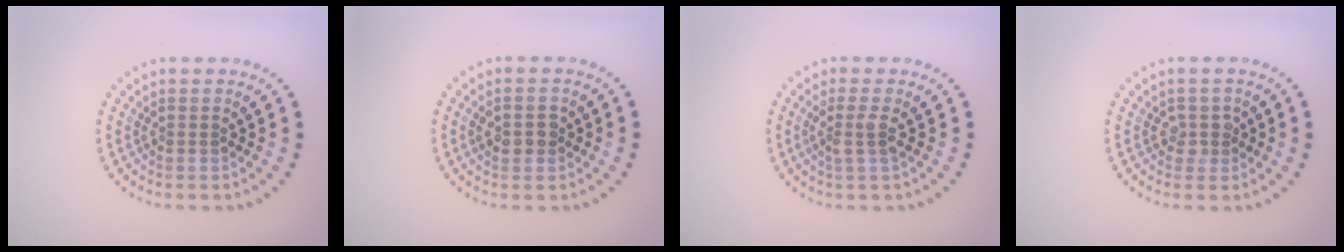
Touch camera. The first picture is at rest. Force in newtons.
{"total": 1.9, "press": 1.9, "slide": 0.2}
{"total": 1.9, "press": 1.3, "slide": 1.3}
{"total": 1.3, "press": 1.1, "slide": 0.5}